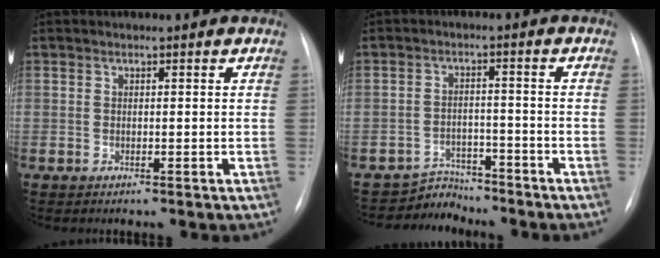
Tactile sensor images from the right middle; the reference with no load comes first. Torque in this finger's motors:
{"motor_torque": [0.33, -0.44, -0.05, -0.04]}